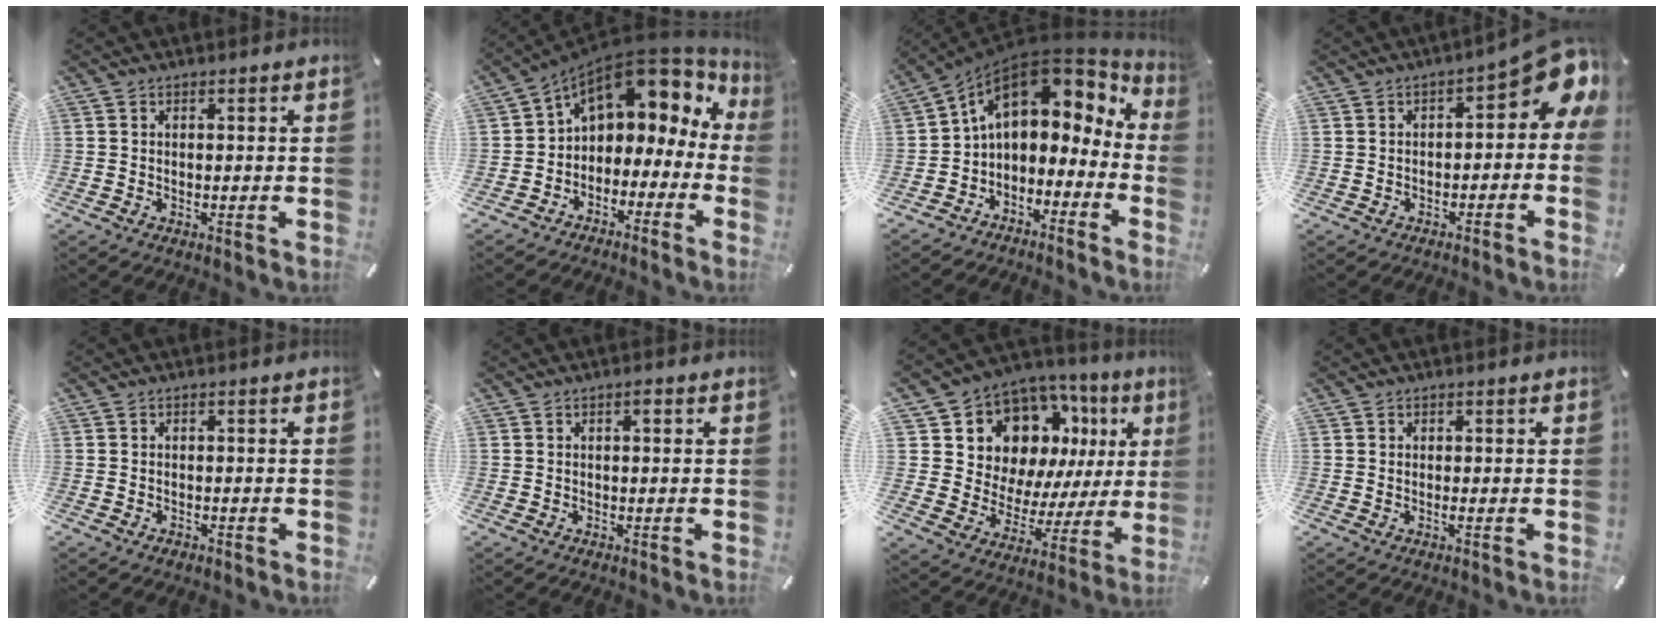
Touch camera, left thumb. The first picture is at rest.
{"total": 10.1, "force": [4.4, 6.9, 6.0], "torque": [-0.090, -0.038, 0.069]}
{"total": 11.0, "force": [4.3, 7.5, 6.8], "torque": [-0.108, -0.030, 0.075]}
{"total": 9.7, "force": [3.1, 4.6, 8.0], "torque": [-0.091, -0.028, 0.050]}
{"total": 0.8, "force": [-0.5, 0.6, 0.1], "torque": [-0.004, 0.002, -0.012]}
{"total": 1.1, "force": [0.2, 0.3, 1.0], "torque": [-0.021, 0.004, 0.003]}
{"total": 13.8, "force": [8.0, 10.1, 5.0], "torque": [-0.081, -0.082, 0.152]}
{"total": 0.7, "force": [-0.2, 0.4, 0.5], "torque": [-0.010, -0.002, -0.003]}